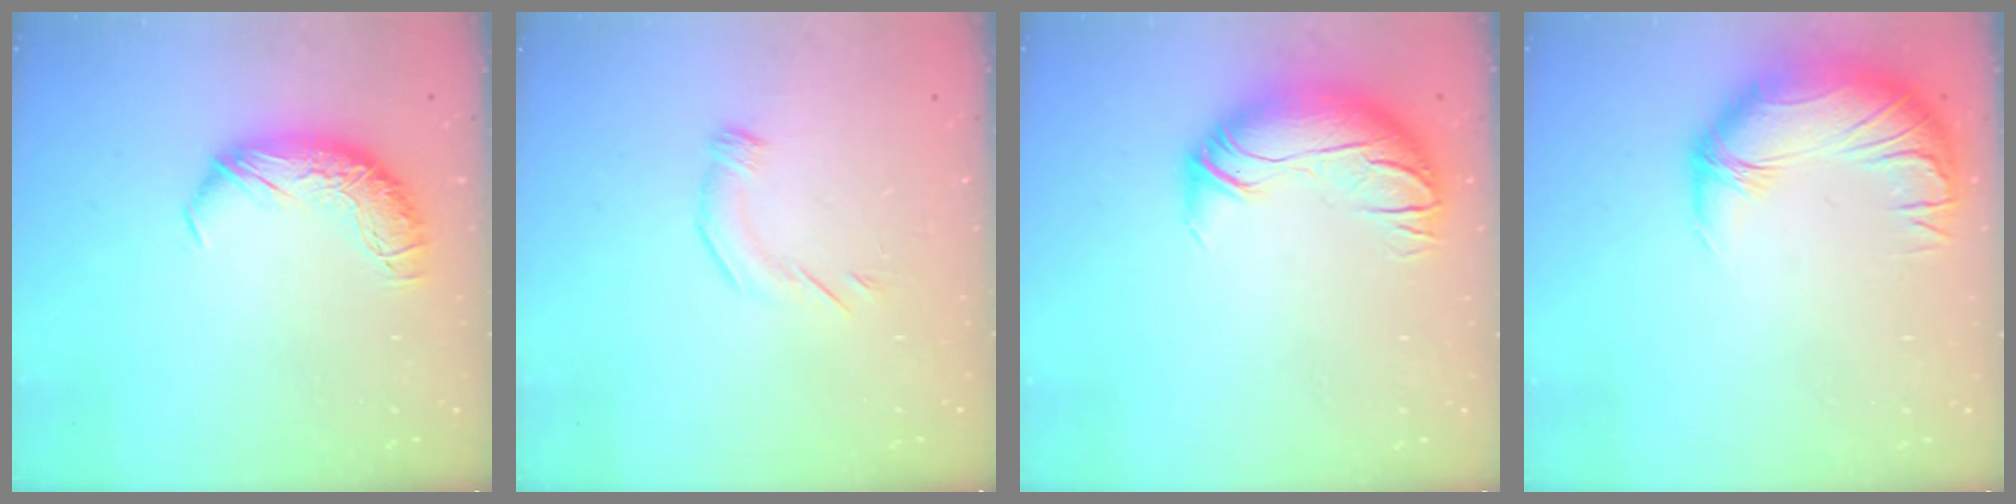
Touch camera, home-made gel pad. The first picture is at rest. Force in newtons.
{"total": 3.6, "press": 3.5, "slide": 1.0}
{"total": 2.9, "press": 0.5, "slide": 2.9}
{"total": 2.8, "press": 0.1, "slide": 2.8}